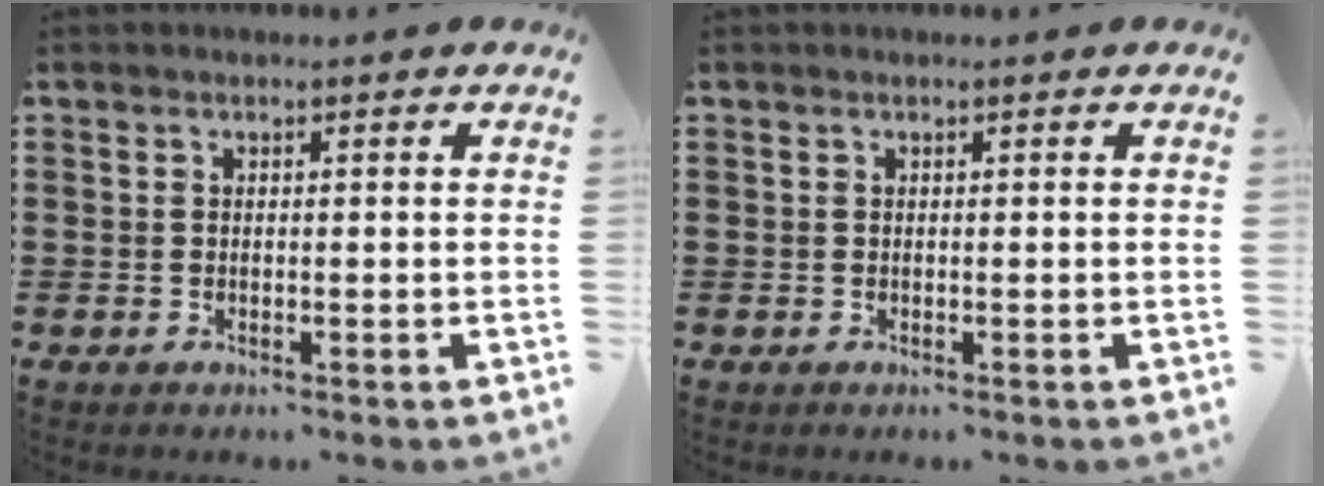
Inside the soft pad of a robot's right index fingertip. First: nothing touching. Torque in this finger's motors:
{"motor_torque": [-0.81, 1.33, 0.00, 0.01]}